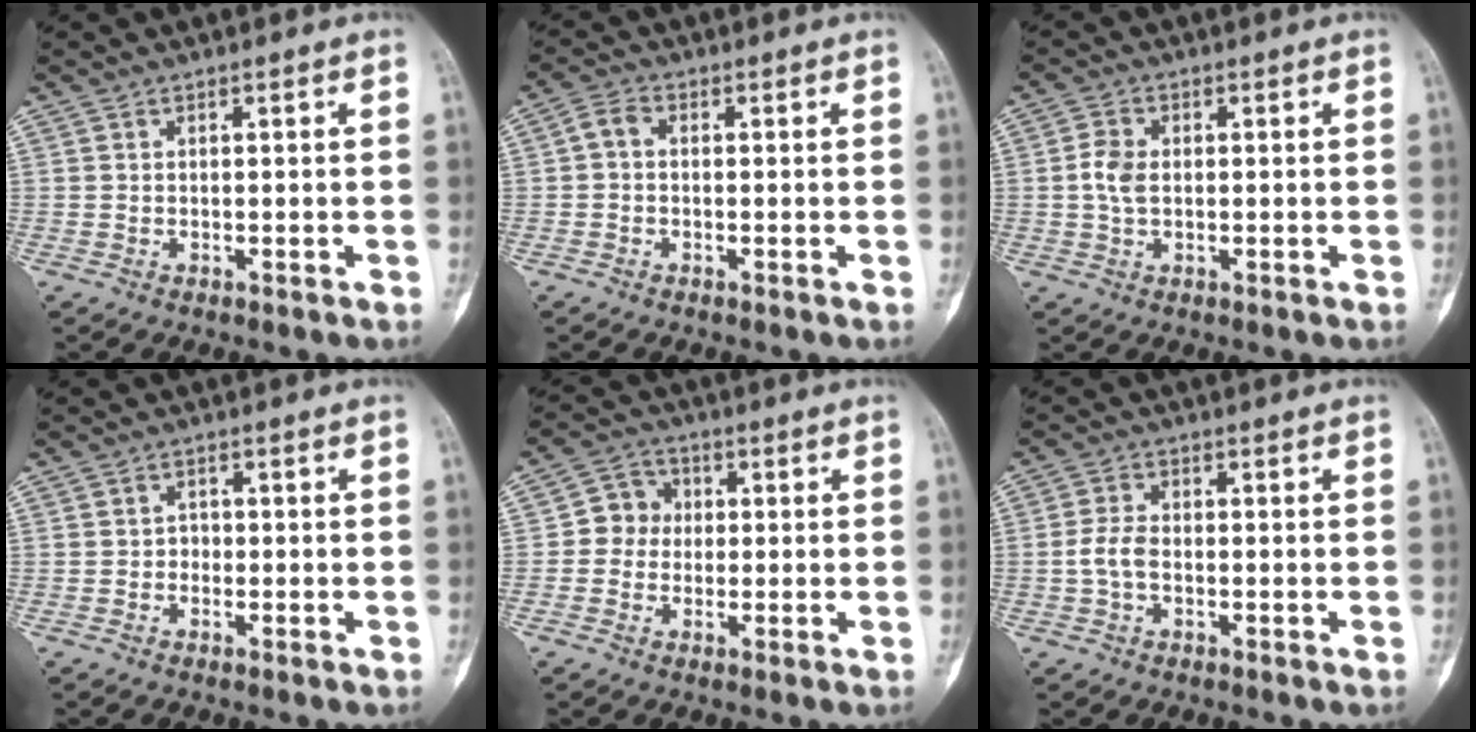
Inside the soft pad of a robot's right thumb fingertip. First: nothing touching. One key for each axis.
{"total": 2.7, "fx": -0.1, "fy": 1.9, "fz": 2.0, "tx": -0.034, "ty": 0.008, "tz": -0.011}
{"total": 3.8, "fx": 0.1, "fy": 2.4, "fz": 2.9, "tx": -0.060, "ty": 0.005, "tz": -0.004}
{"total": 1.3, "fx": -0.5, "fy": 1.1, "fz": 0.4, "tx": 0.007, "ty": 0.007, "tz": -0.014}
{"total": 5.7, "fx": 0.0, "fy": 5.2, "fz": 2.2, "tx": -0.006, "ty": 0.013, "tz": -0.014}
{"total": 3.7, "fx": -0.8, "fy": 2.1, "fz": 2.9, "tx": -0.067, "ty": 0.011, "tz": -0.020}